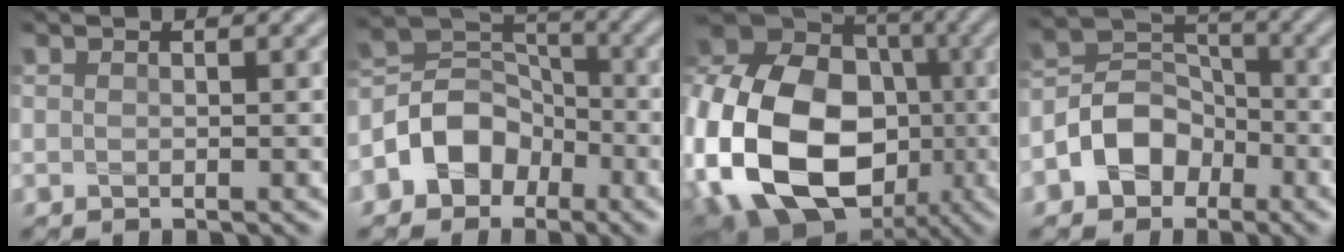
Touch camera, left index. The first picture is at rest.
{"total": 5.7, "force": [-2.8, 4.4, 2.3], "torque": [-0.027, 0.009, -0.065]}
{"total": 22.3, "force": [-4.8, 17.1, 13.5], "torque": [-0.292, -0.008, -0.115]}
{"total": 5.2, "force": [-2.6, 3.9, 2.2], "torque": [-0.029, 0.005, -0.057]}